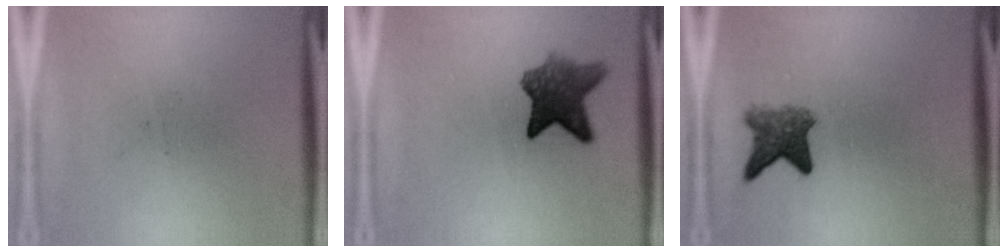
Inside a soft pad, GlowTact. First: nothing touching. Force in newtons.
{"total": 7.2}
{"total": 4.3}